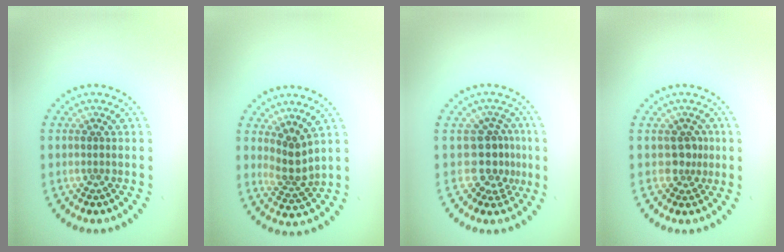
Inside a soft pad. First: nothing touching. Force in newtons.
{"total": 2.6, "press": 1.9, "slide": 1.9}
{"total": 3.1, "press": 2.2, "slide": 2.2}
{"total": 1.7, "press": 1.4, "slide": 1.1}